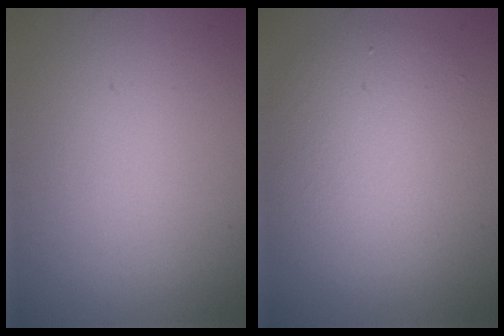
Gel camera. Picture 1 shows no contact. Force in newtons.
{"total": 6.0, "press": 6.0, "slide": 0.3}